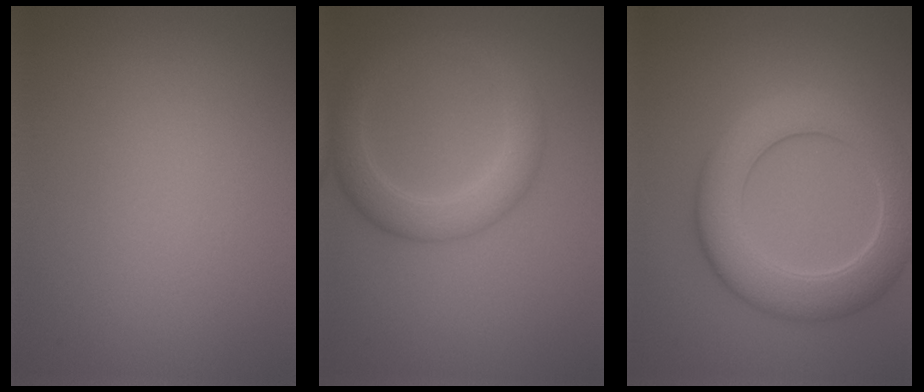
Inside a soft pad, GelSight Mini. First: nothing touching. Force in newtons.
{"total": 4.0, "press": 4.0, "slide": 0.1}
{"total": 7.3, "press": 7.3, "slide": 0.7}